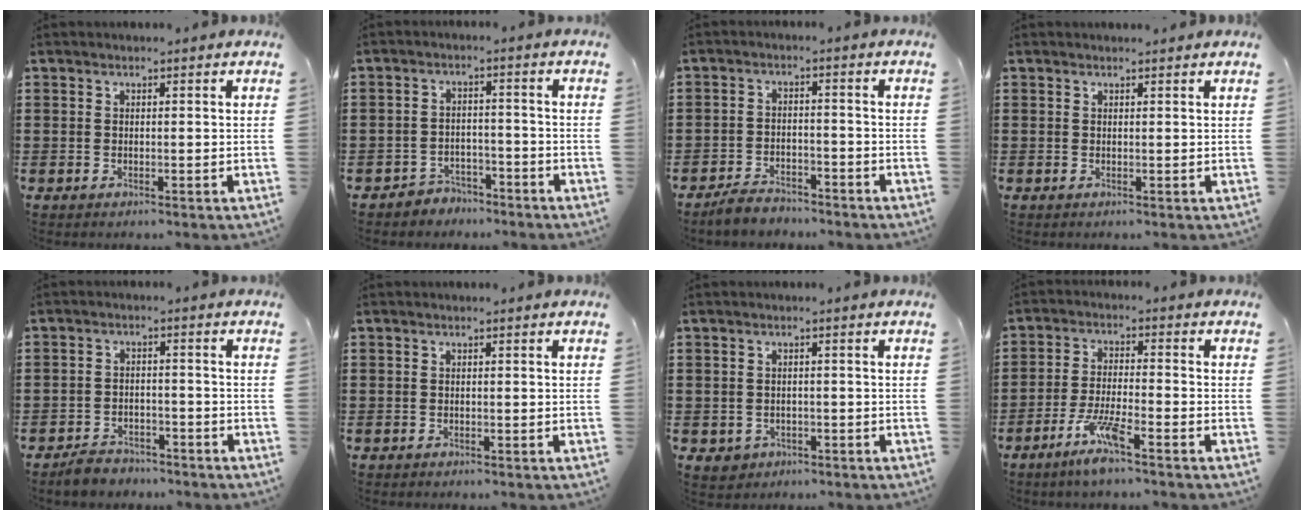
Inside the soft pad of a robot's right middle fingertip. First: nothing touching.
{"total": 3.5, "force": [-3.3, 1.0, -0.2], "torque": [-0.004, 0.000, -0.073]}
{"total": 3.7, "force": [-3.6, 0.9, 0.5], "torque": [-0.011, 0.009, -0.075]}
{"total": 0.0}
{"total": 3.5, "force": [-3.3, 1.1, 0.2], "torque": [-0.007, 0.008, -0.069]}
{"total": 0.7, "force": [-0.6, 0.2, -0.1], "torque": [0.002, 0.002, -0.015]}
{"total": 1.7, "force": [-1.1, 1.3, 0.0], "torque": [-0.007, 0.000, -0.026]}
{"total": 6.3, "force": [-4.3, 0.6, 4.6], "torque": [-0.101, -0.010, -0.081]}